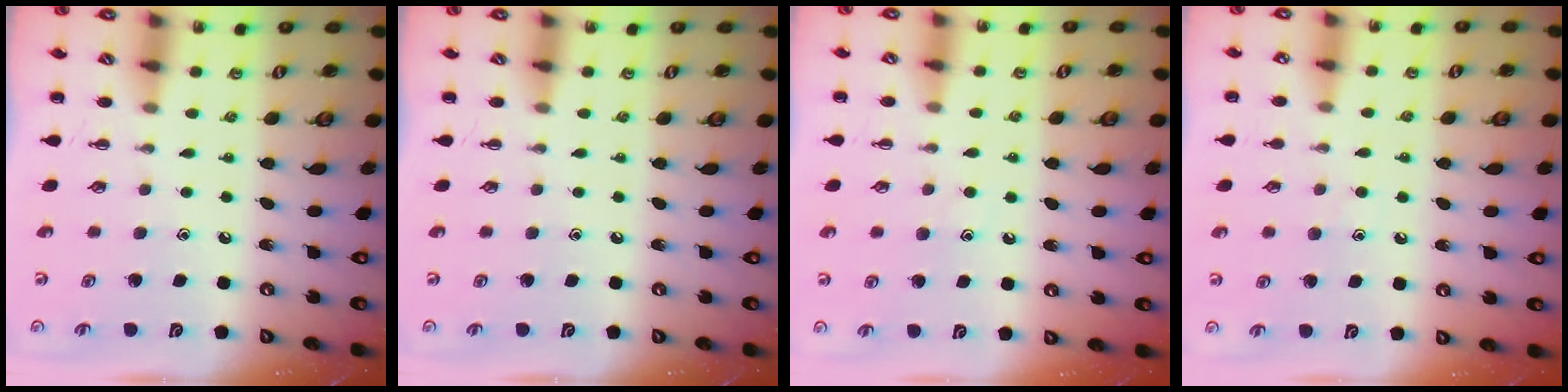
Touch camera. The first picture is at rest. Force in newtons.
{"total": 0.0}
{"total": 6.4, "press": 6.3, "slide": 1.1}
{"total": 6.9, "press": 6.8, "slide": 1.2}